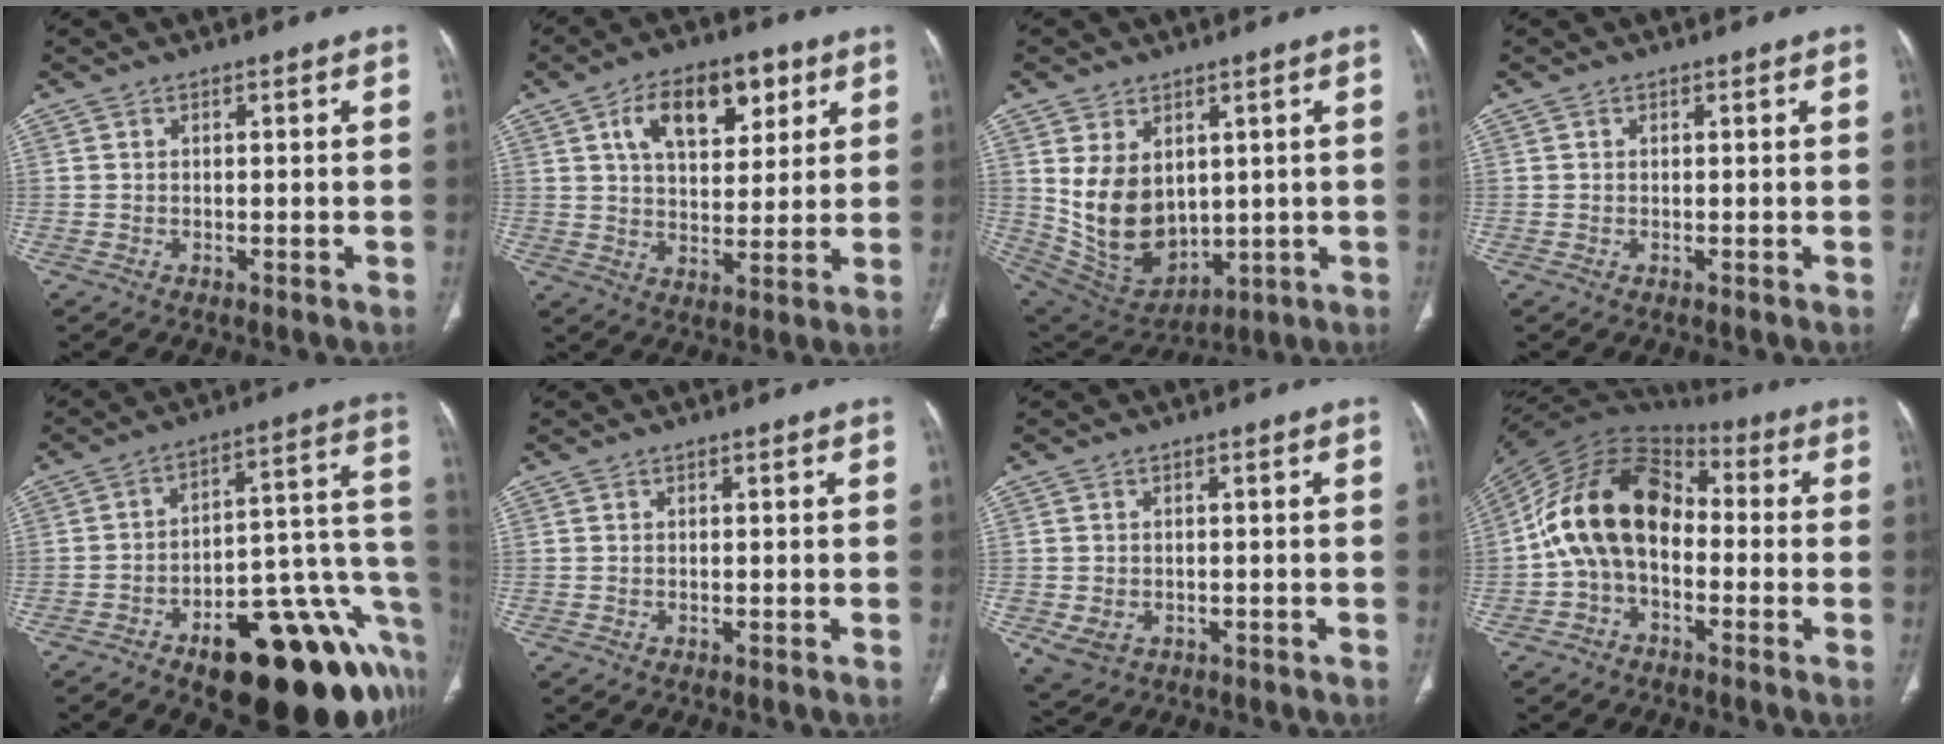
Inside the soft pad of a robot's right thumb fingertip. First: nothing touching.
{"total": 13.9, "force": [6.0, 7.8, 9.8], "torque": [-0.118, -0.012, 0.100]}
{"total": 14.1, "force": [2.0, 10.1, 9.6], "torque": [-0.145, -0.016, 0.076]}
{"total": 0.0}
{"total": 28.3, "force": [-11.9, 11.6, 22.9], "torque": [-0.198, 0.078, -0.160]}
{"total": 0.0}
{"total": 4.3, "force": [-1.2, 3.5, 2.2], "torque": [-0.048, 0.001, -0.006]}
{"total": 16.4, "force": [-1.4, 11.1, 12.0], "torque": [-0.199, 0.053, -0.037]}